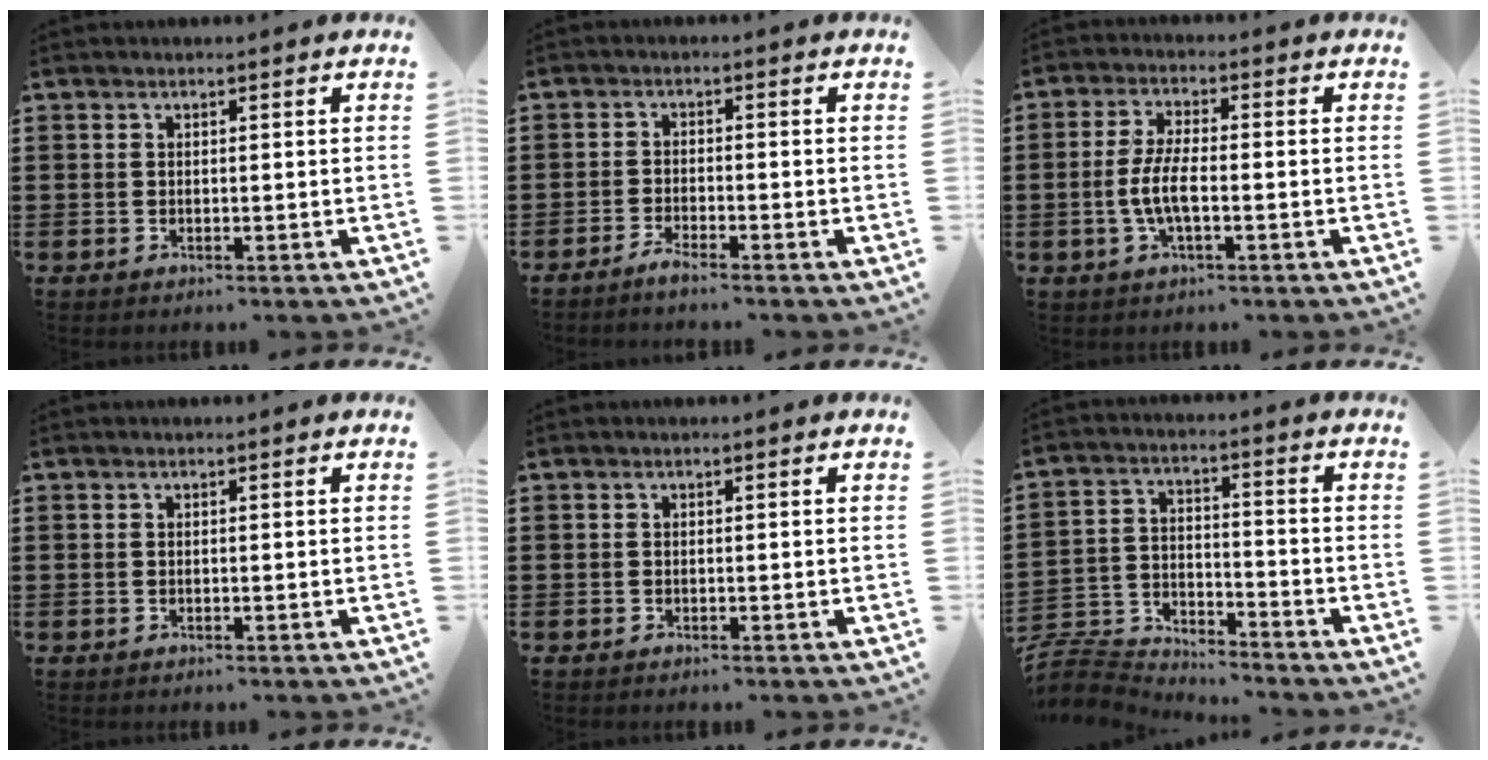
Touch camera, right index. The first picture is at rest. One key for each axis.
{"total": 1.8, "fx": -1.7, "fy": -0.1, "fz": 0.5, "tx": -0.010, "ty": 0.001, "tz": -0.032}
{"total": 5.2, "fx": -1.4, "fy": 1.5, "fz": 4.8, "tx": -0.117, "ty": -0.007, "tz": -0.036}
{"total": 0.0}
{"total": 0.0}
{"total": 5.9, "fx": -5.8, "fy": 1.2, "fz": 0.4, "tx": -0.025, "ty": 0.001, "tz": -0.121}